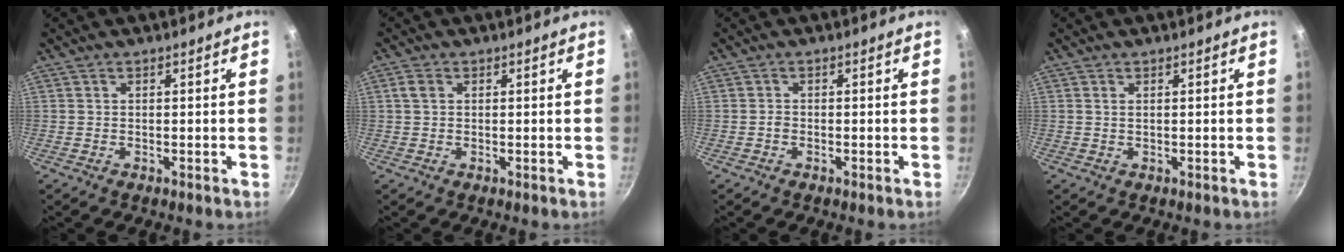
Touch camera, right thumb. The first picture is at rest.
{"total": 2.1, "force": [0.6, 1.6, 1.3], "torque": [-0.019, 0.004, 0.012]}
{"total": 0.8, "force": [-0.3, 0.6, 0.3], "torque": [-0.005, 0.003, -0.007]}
{"total": 0.7, "force": [0.3, 0.3, 0.6], "torque": [-0.010, 0.001, 0.007]}